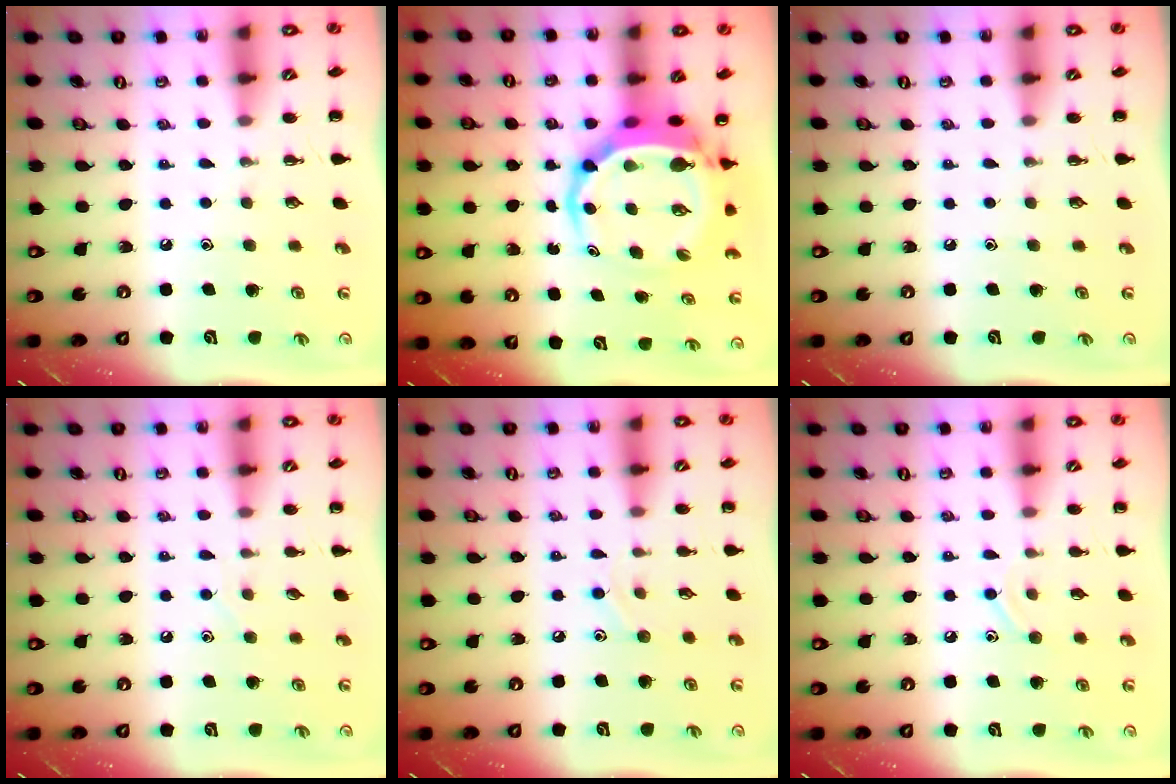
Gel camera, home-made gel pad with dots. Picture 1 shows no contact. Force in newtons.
{"total": 7.3, "press": 7.1, "slide": 1.8}
{"total": 0.0}
{"total": 2.3, "press": 2.3, "slide": 0.6}
{"total": 6.5, "press": 6.3, "slide": 1.8}
{"total": 7.5, "press": 7.1, "slide": 2.3}